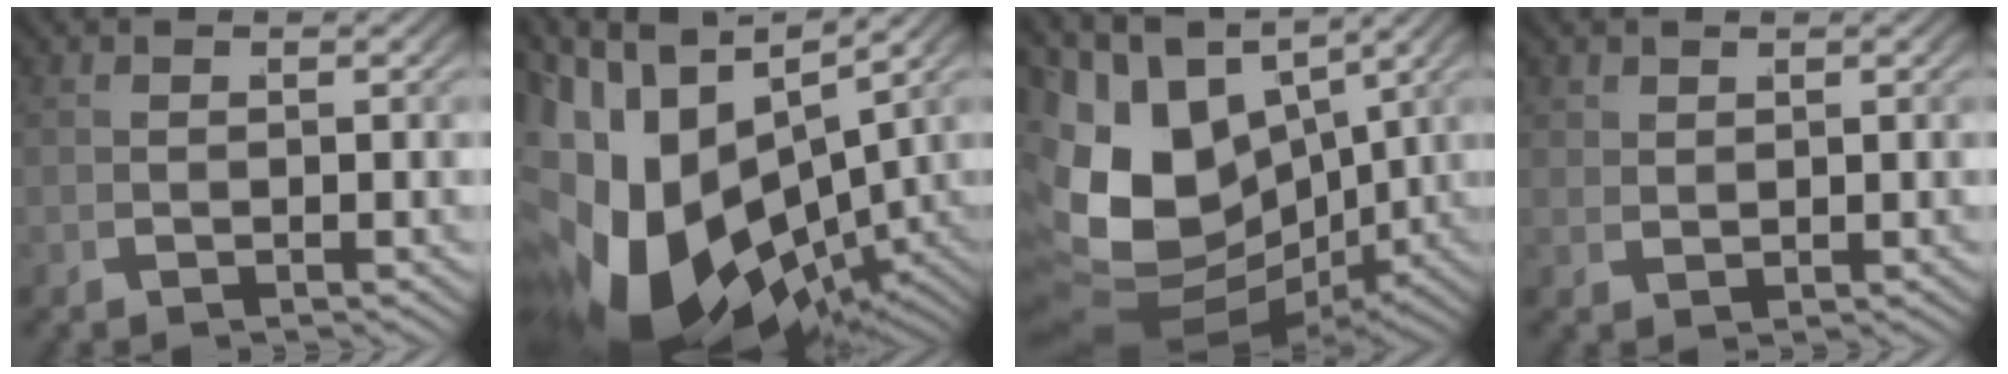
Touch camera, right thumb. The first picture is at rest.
{"total": 22.3, "force": [-4.8, 15.8, 15.0], "torque": [-0.309, -0.081, -0.042]}
{"total": 17.9, "force": [-0.4, 13.0, 12.2], "torque": [-0.257, -0.055, 0.018]}
{"total": 1.4, "force": [1.3, 0.3, 0.1], "torque": [0.002, -0.003, 0.037]}